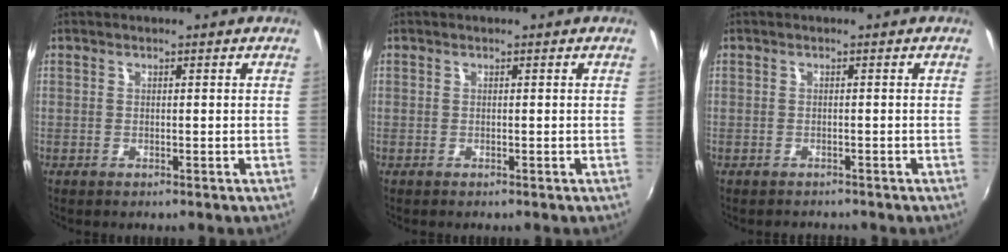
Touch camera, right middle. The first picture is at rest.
{"total": 0.0}
{"total": 1.4, "force": [-1.3, 0.5, 0.0], "torque": [-0.004, 0.000, -0.019]}